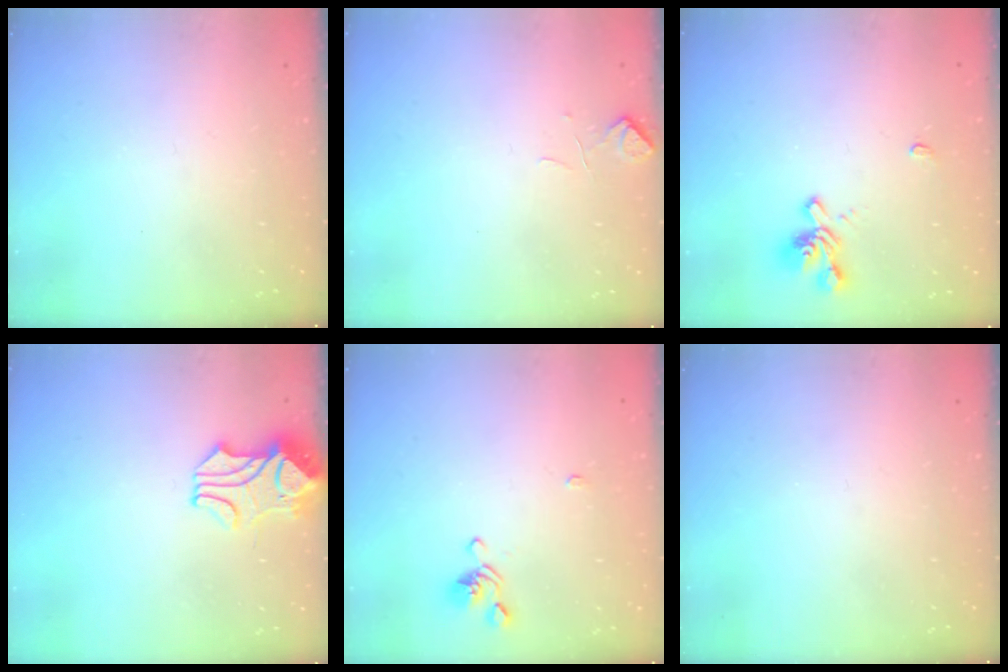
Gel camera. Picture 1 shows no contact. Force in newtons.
{"total": 0.8, "press": 0.2, "slide": 0.7}
{"total": 1.5, "press": 1.0, "slide": 1.1}
{"total": 2.3, "press": 2.0, "slide": 1.2}
{"total": 1.0, "press": 0.9, "slide": 0.5}
{"total": 0.0}